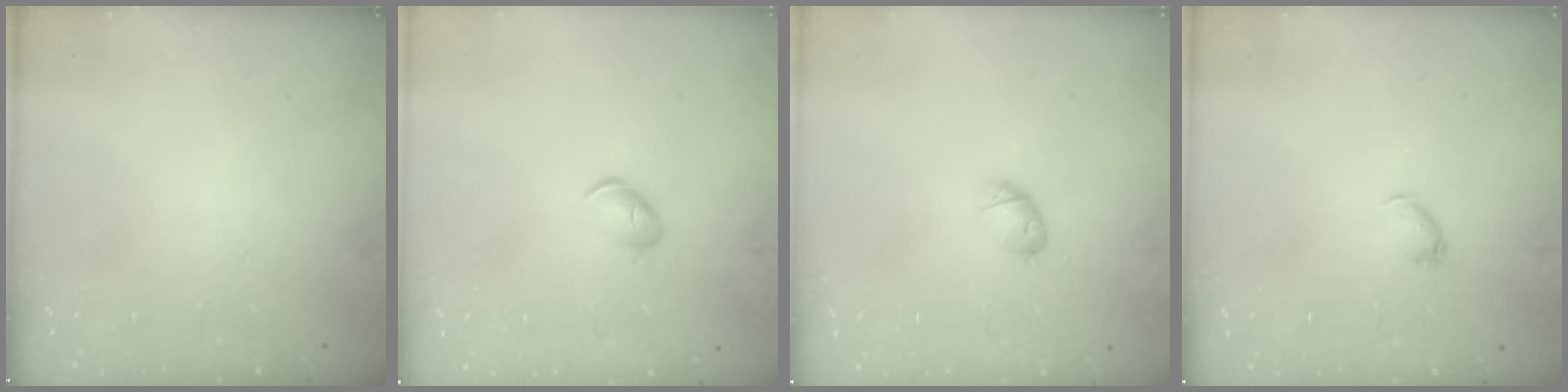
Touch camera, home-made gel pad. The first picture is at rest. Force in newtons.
{"total": 5.5, "press": 5.4, "slide": 1.0}
{"total": 5.2, "press": 5.0, "slide": 1.3}
{"total": 3.4, "press": 3.3, "slide": 0.7}